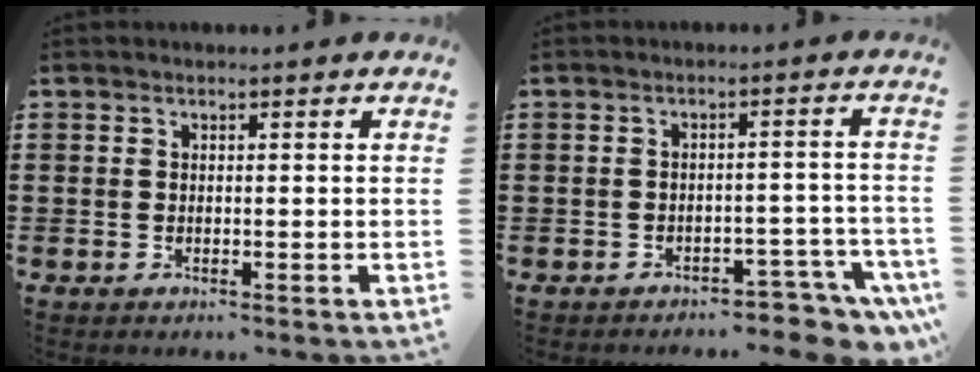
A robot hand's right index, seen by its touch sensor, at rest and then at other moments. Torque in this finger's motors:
{"motor_torque": [0.31, -0.21, 0.02, -0.19]}